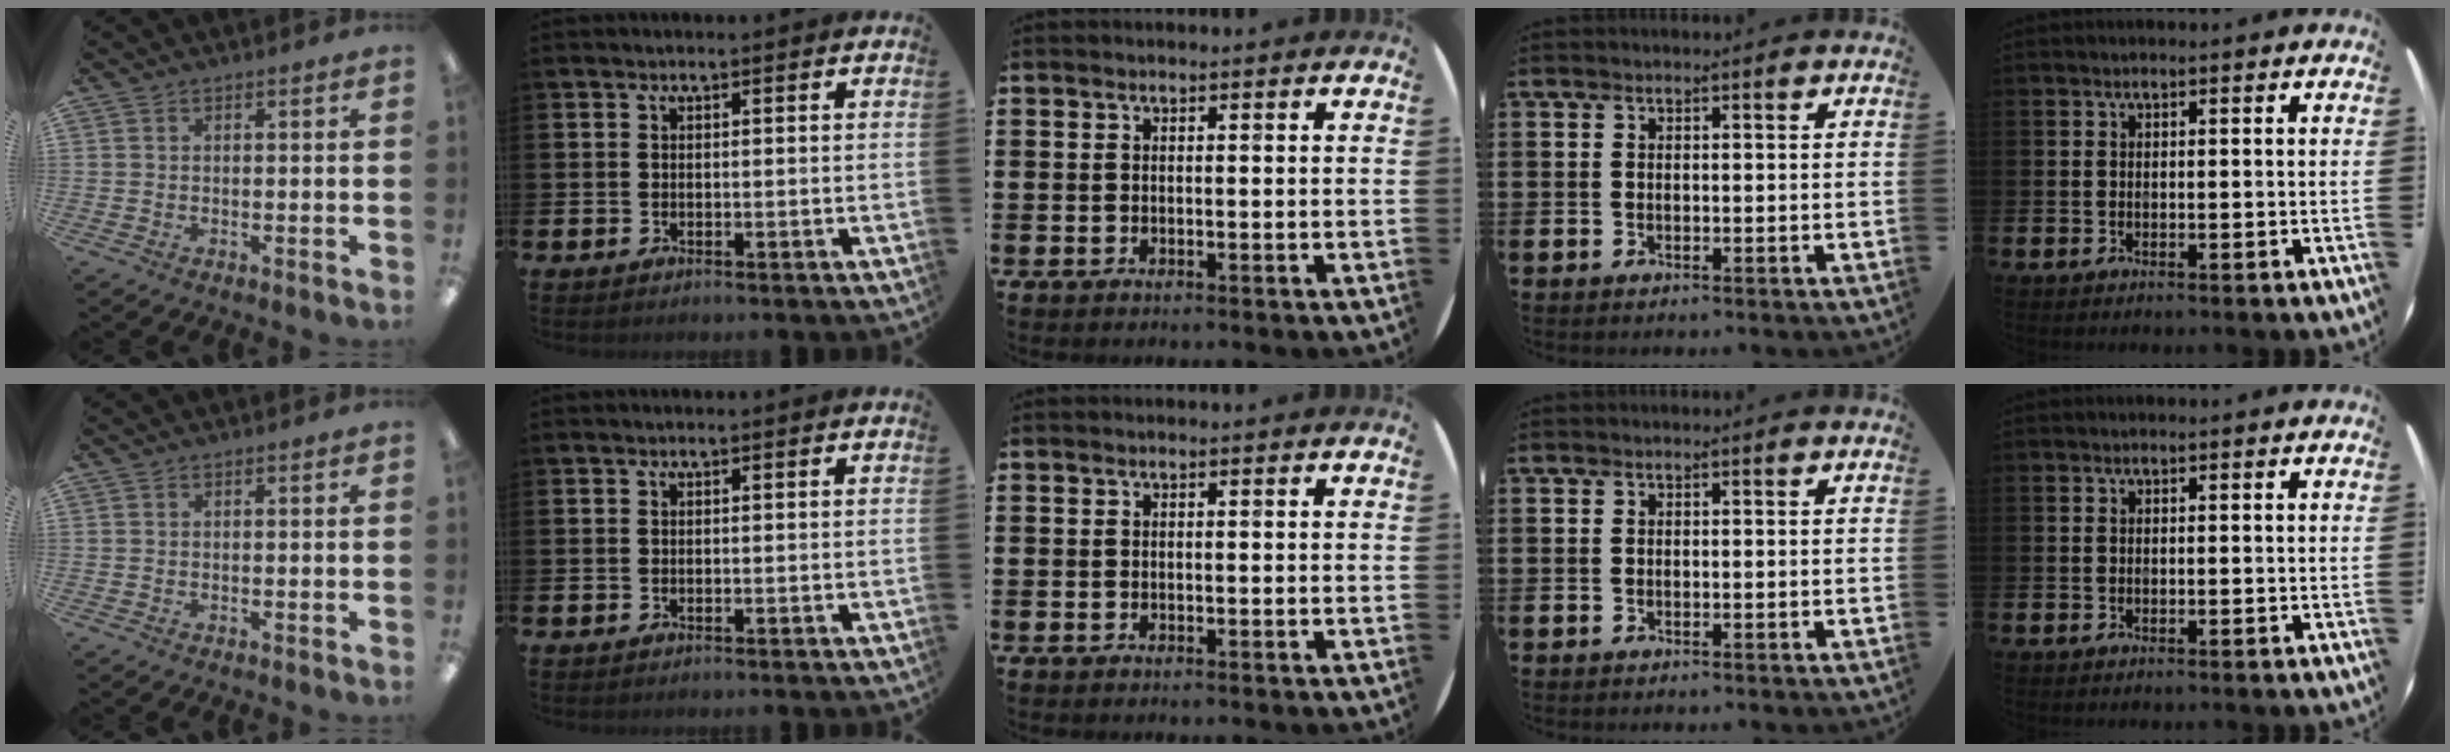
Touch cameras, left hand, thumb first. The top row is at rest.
{}